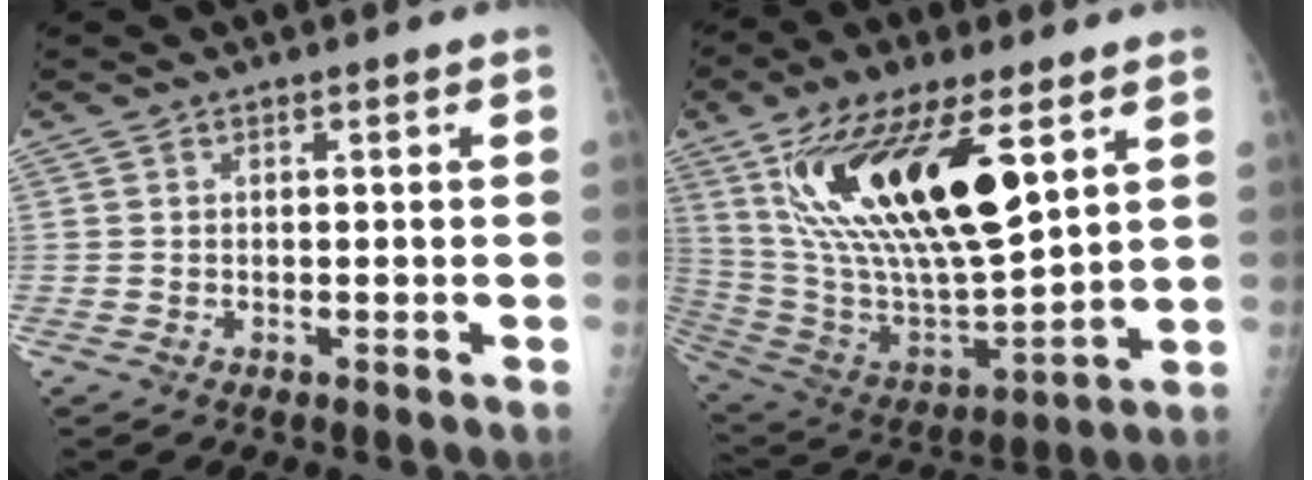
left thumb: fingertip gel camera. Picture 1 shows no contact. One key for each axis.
{"total": 25.4, "fx": 10.1, "fy": 10.0, "fz": 21.1, "tx": -0.378, "ty": -0.038, "tz": 0.193}